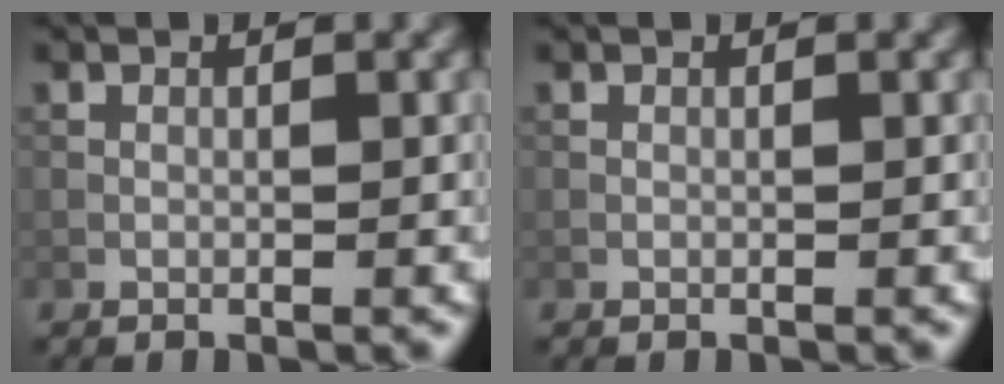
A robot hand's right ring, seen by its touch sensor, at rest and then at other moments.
{"total": 0.0}